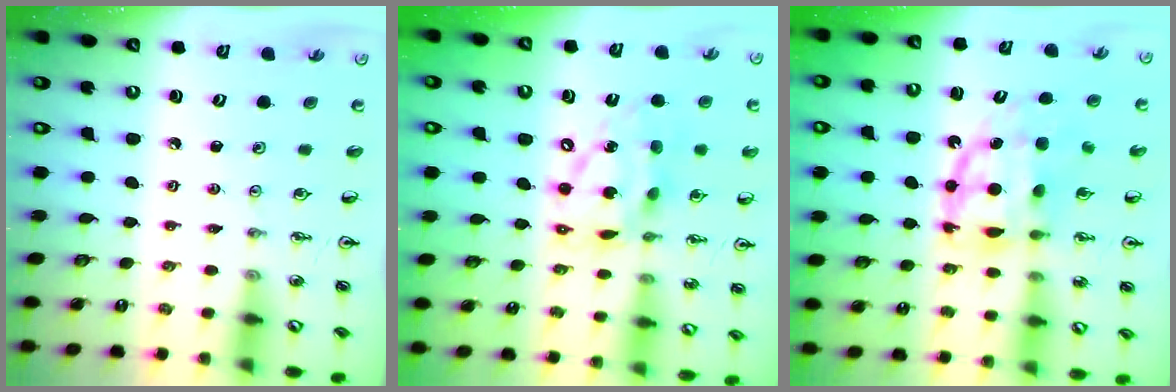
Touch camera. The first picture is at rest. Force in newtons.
{"total": 16.1, "press": 16.0, "slide": 1.4}
{"total": 11.2, "press": 11.2, "slide": 0.8}